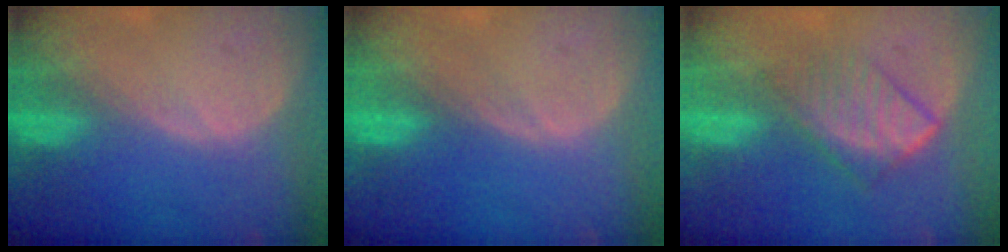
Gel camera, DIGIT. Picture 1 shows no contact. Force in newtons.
{"total": 0.0}
{"total": 6.9, "press": 6.0, "slide": 3.5}